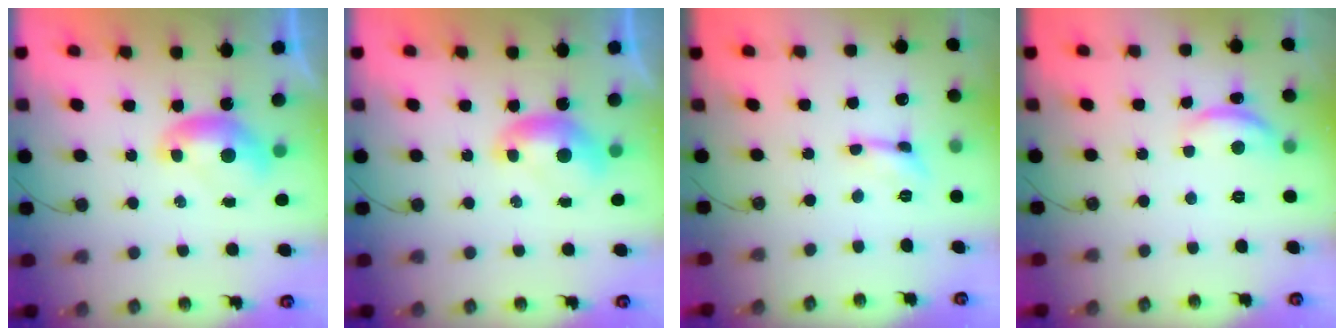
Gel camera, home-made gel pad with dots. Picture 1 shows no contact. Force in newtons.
{"total": 0.0}
{"total": 1.1, "press": 1.1, "slide": 0.3}
{"total": 5.2, "press": 5.2, "slide": 0.6}